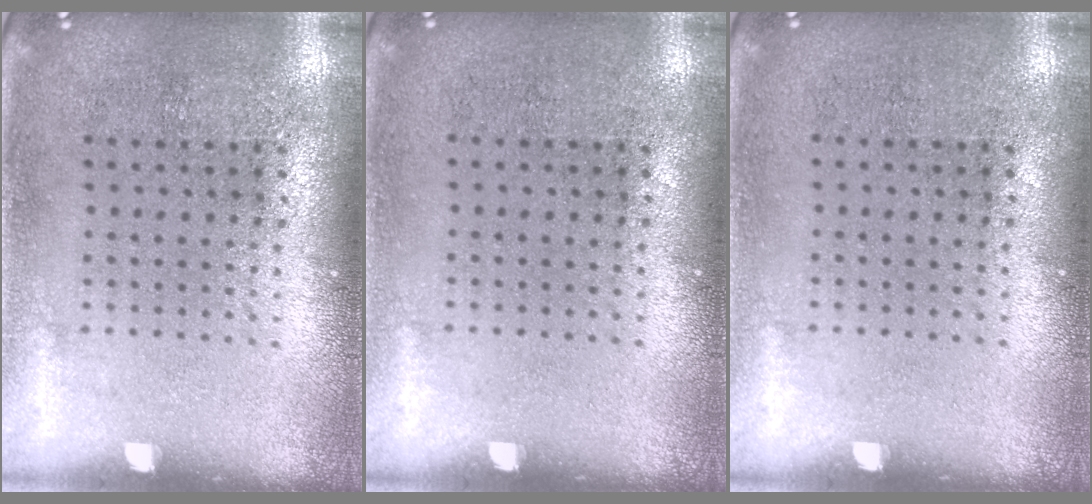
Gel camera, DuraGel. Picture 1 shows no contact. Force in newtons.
{"total": 0.0}
{"total": 0.0}